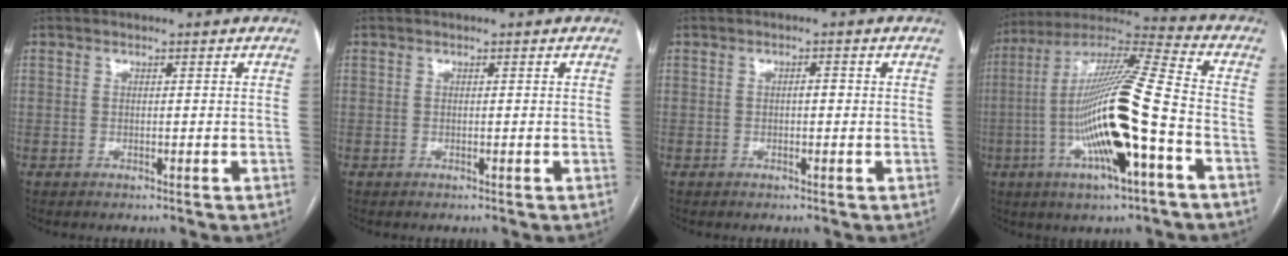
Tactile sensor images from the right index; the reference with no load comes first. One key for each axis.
{"total": 0.0}
{"total": 1.0, "fx": 0.0, "fy": 0.4, "fz": 0.9, "tx": -0.014, "ty": 0.003, "tz": -0.003}
{"total": 19.5, "fx": -5.0, "fy": 1.5, "fz": 18.8, "tx": -0.372, "ty": -0.008, "tz": -0.093}